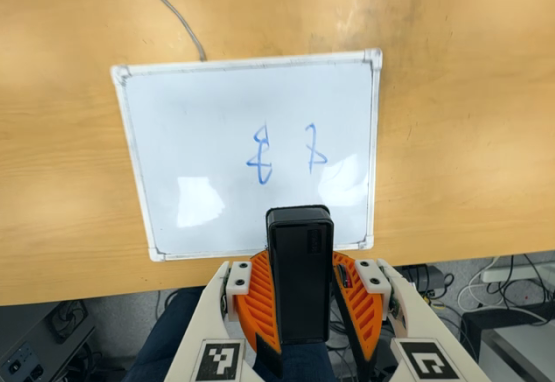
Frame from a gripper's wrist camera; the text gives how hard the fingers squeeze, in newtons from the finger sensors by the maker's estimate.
{"total": 6.8, "left": 7.7, "right": 6.0}